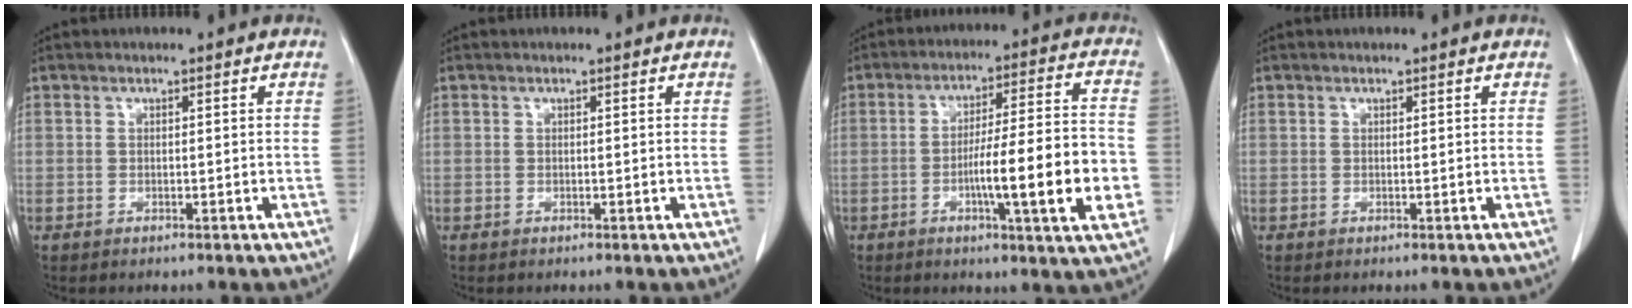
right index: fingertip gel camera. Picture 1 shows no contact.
{"total": 0.0}
{"total": 15.2, "force": [-3.7, 0.7, 14.7], "torque": [-0.226, 0.001, -0.058]}
{"total": 0.0}